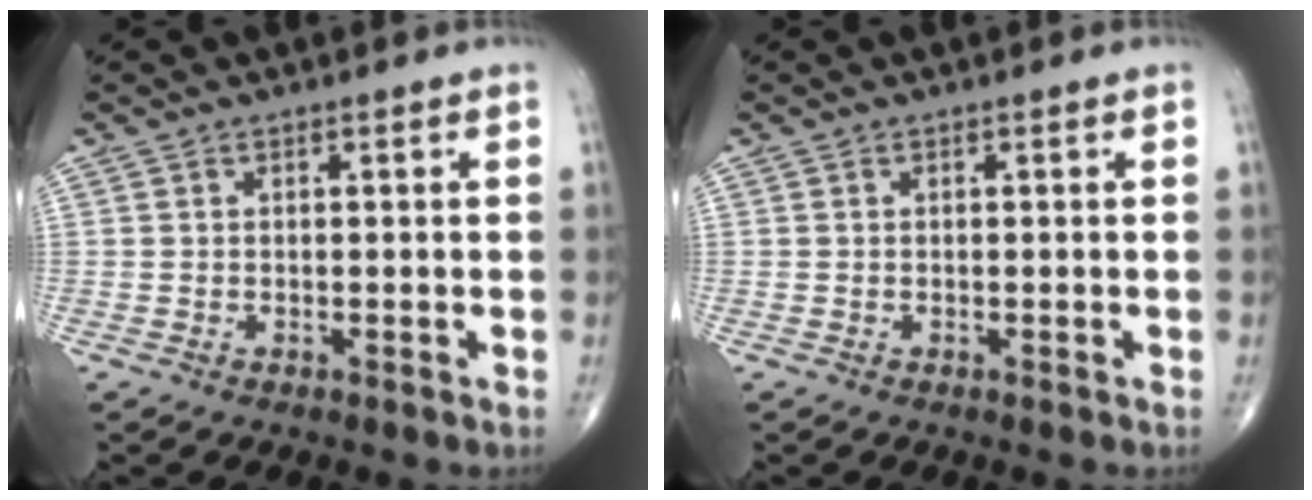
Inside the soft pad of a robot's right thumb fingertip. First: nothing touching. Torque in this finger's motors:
{"motor_torque": [0.00, 0.00, -0.05, 0.04, 0.00]}